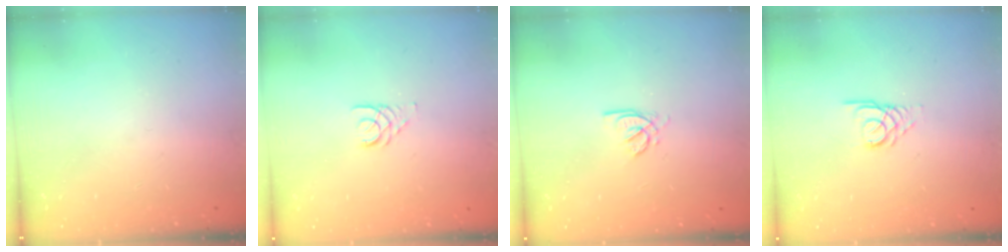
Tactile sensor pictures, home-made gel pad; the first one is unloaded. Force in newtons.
{"total": 2.5, "press": 2.5, "slide": 0.3}
{"total": 1.6, "press": 1.6, "slide": 0.3}
{"total": 4.8, "press": 4.8, "slide": 0.3}